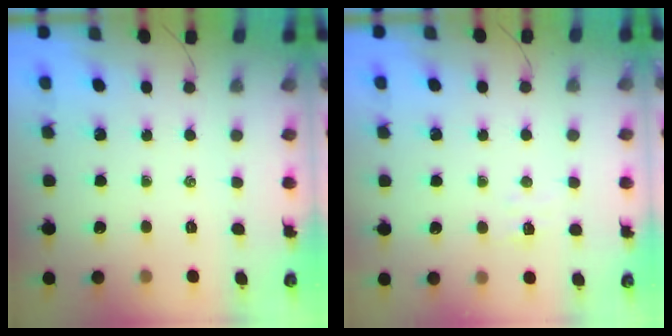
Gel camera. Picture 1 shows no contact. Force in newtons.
{"total": 3.4, "press": 3.3, "slide": 0.8}